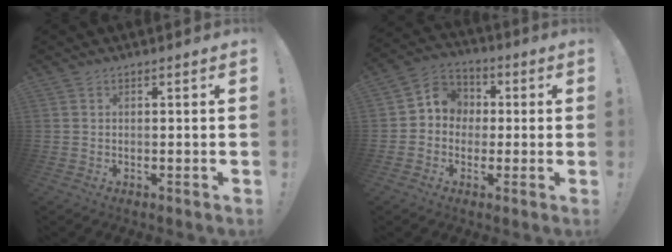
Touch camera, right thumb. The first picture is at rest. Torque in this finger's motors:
{"motor_torque": [-0.29, 0.21, 0.07, -0.12, 0.17]}